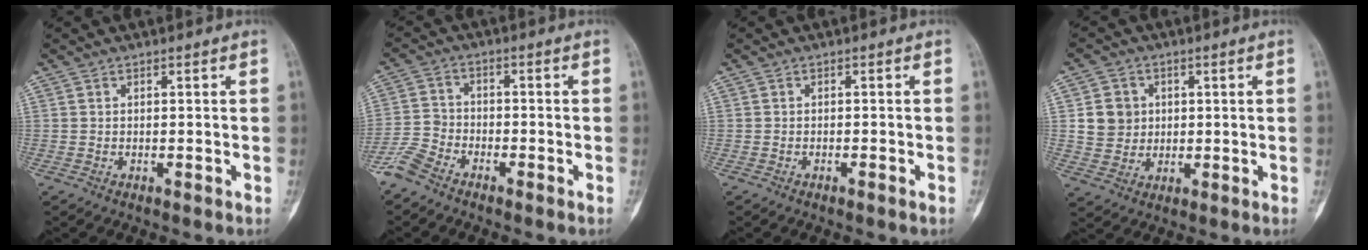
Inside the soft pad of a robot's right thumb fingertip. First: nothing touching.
{"total": 5.2, "force": [-4.2, 2.3, 2.0], "torque": [-0.044, 0.005, -0.097]}
{"total": 0.9, "force": [-0.6, 0.0, 0.7], "torque": [-0.015, 0.002, -0.006]}
{"total": 6.8, "force": [1.2, 6.2, 2.4], "torque": [-0.017, -0.003, 0.023]}